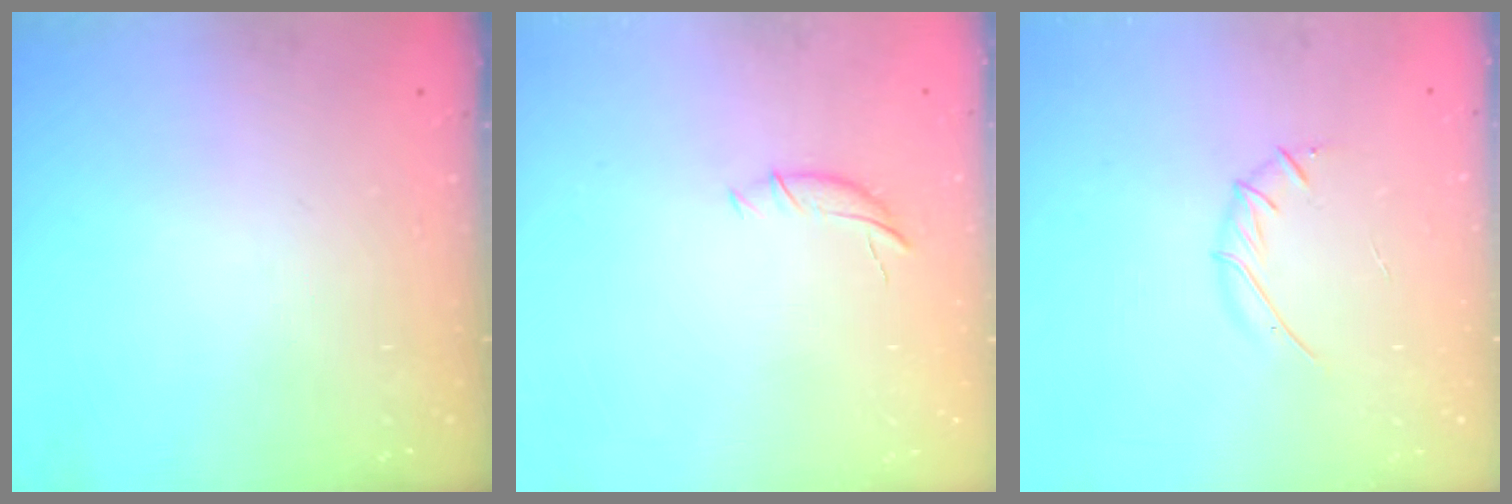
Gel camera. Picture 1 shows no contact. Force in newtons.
{"total": 4.5, "press": 4.4, "slide": 0.7}
{"total": 4.2, "press": 4.1, "slide": 1.2}